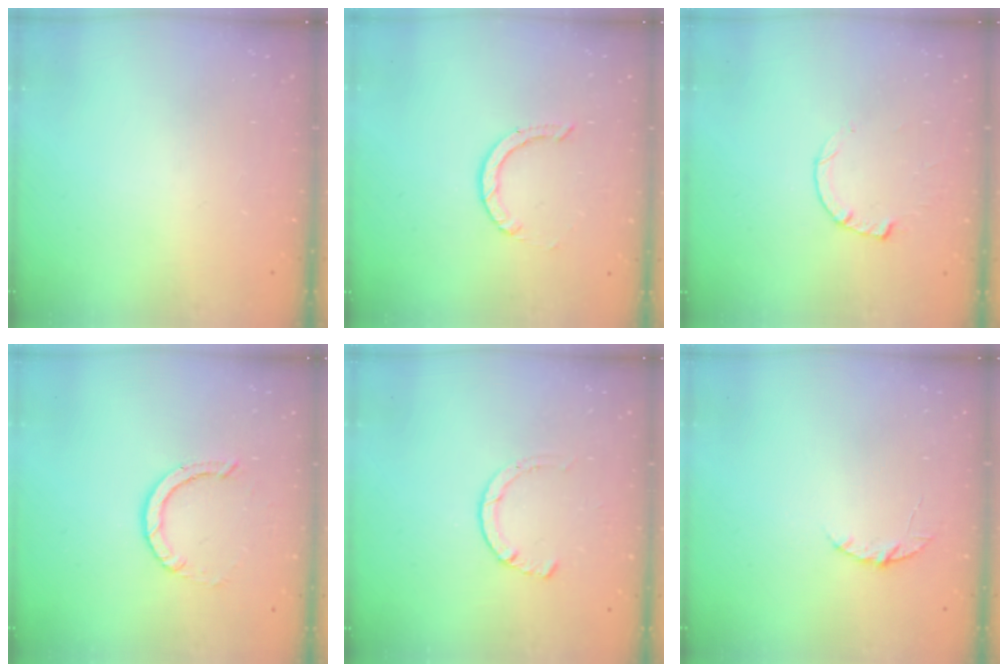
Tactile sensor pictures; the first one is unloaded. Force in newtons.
{"total": 0.8, "press": 0.8, "slide": 0.1}
{"total": 4.1, "press": 4.0, "slide": 0.8}
{"total": 2.9, "press": 2.9, "slide": 0.2}
{"total": 1.2, "press": 1.2, "slide": 0.3}
{"total": 4.3, "press": 4.3, "slide": 0.5}